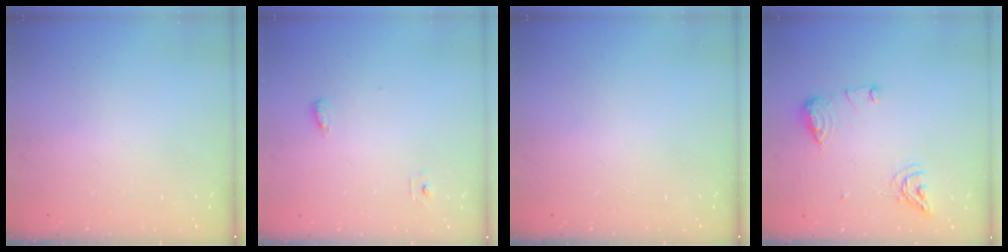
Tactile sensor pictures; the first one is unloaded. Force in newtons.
{"total": 4.5, "press": 4.3, "slide": 1.2}
{"total": 0.0}
{"total": 11.5, "press": 11.4, "slide": 1.1}